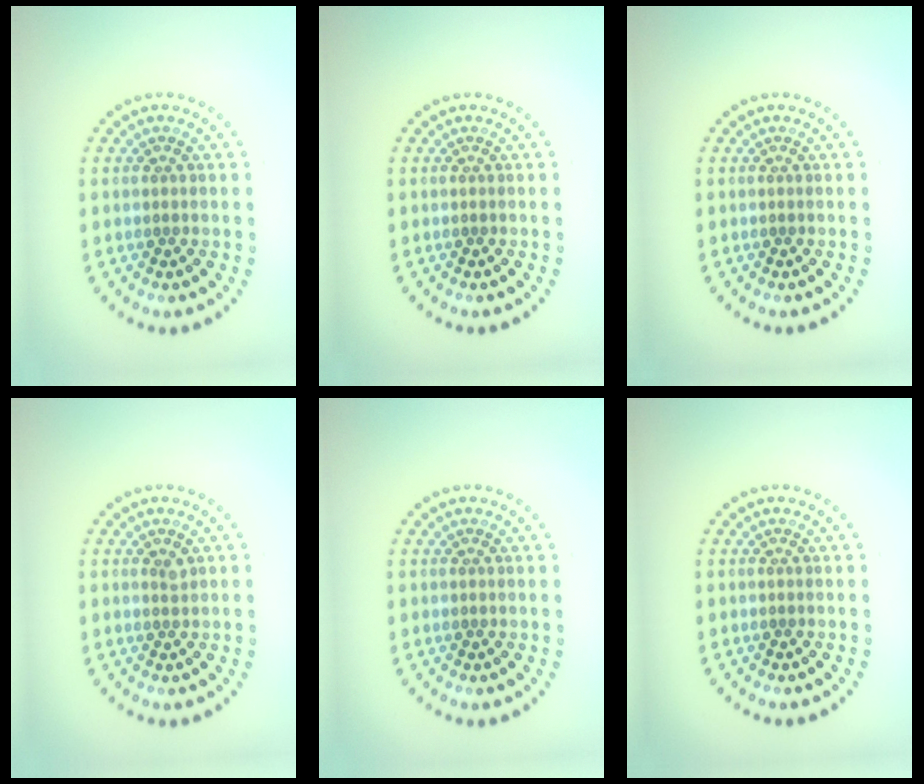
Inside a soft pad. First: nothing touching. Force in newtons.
{"total": 0.0}
{"total": 0.0}
{"total": 0.6, "press": 0.5, "slide": 0.4}
{"total": 0.0}
{"total": 0.0}